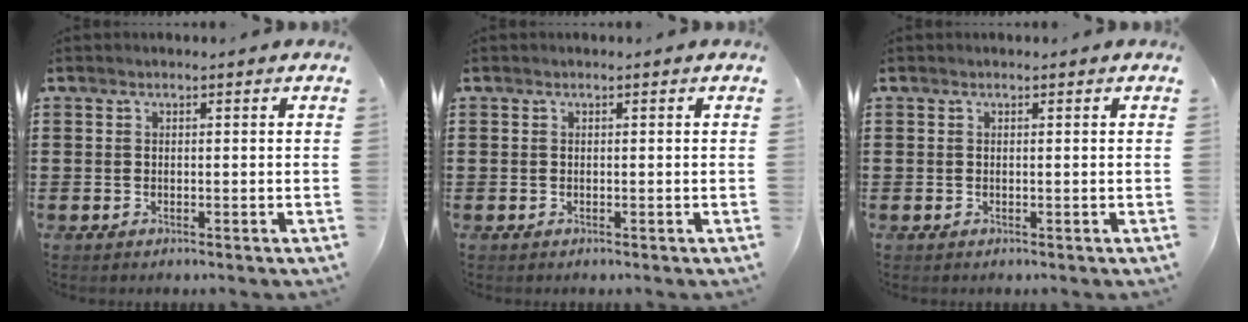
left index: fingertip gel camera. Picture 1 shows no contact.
{"total": 0.0}
{"total": 0.0}